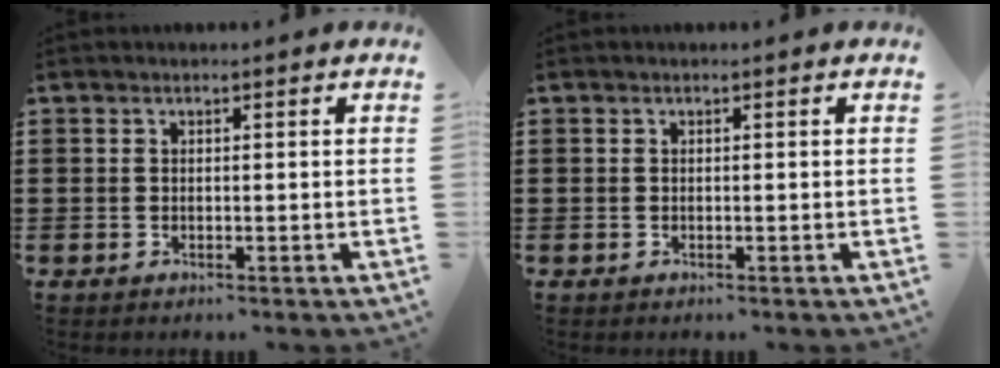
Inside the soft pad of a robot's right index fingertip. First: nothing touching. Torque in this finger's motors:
{"motor_torque": [2.14, 0.00, 0.00, 0.01]}